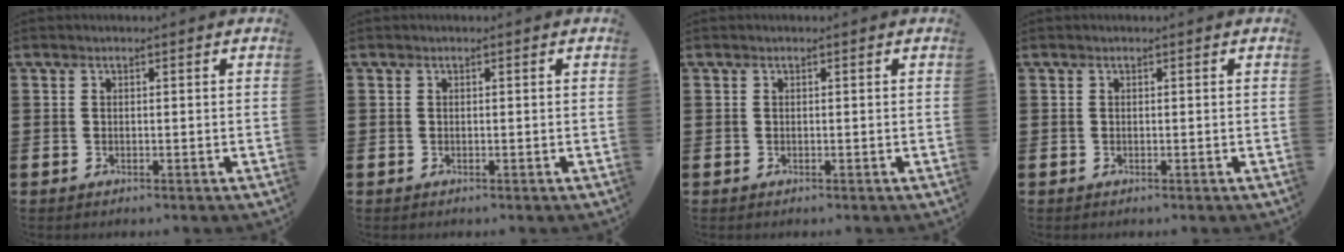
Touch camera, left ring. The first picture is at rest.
{"total": 0.0}
{"total": 0.0}
{"total": 0.0}